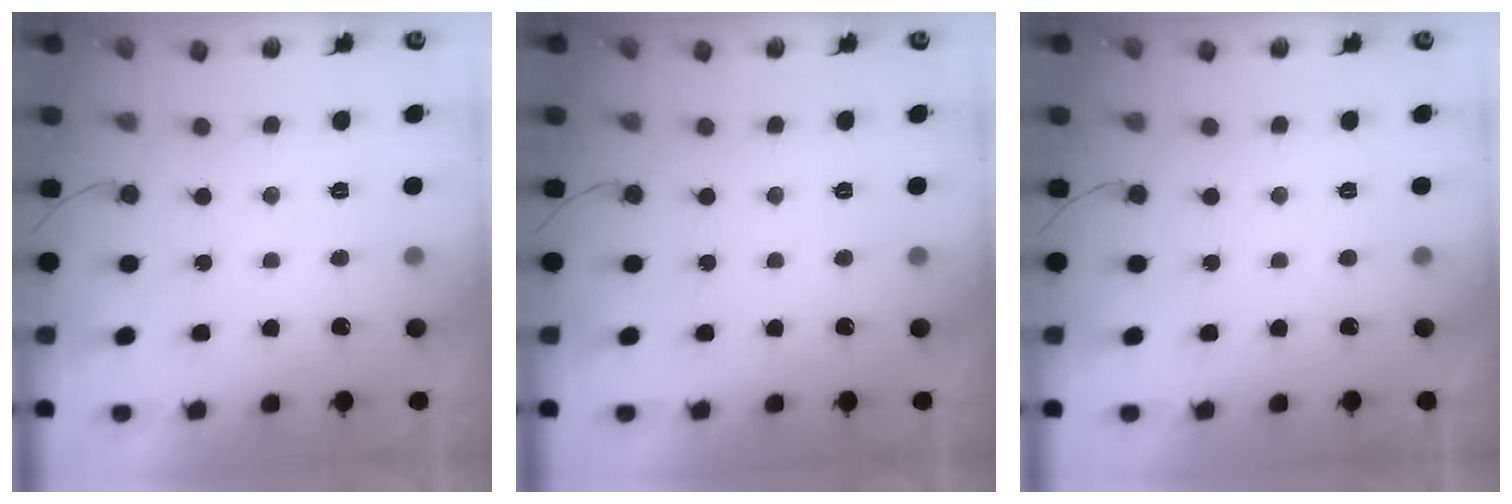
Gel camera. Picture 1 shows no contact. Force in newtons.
{"total": 0.0}
{"total": 1.8, "press": 1.8, "slide": 0.0}